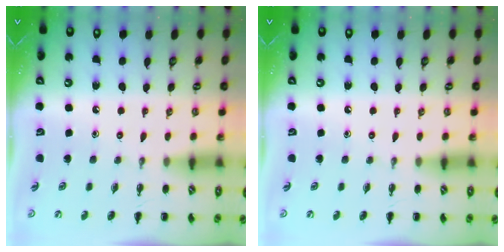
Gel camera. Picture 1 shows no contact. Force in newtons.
{"total": 0.0}